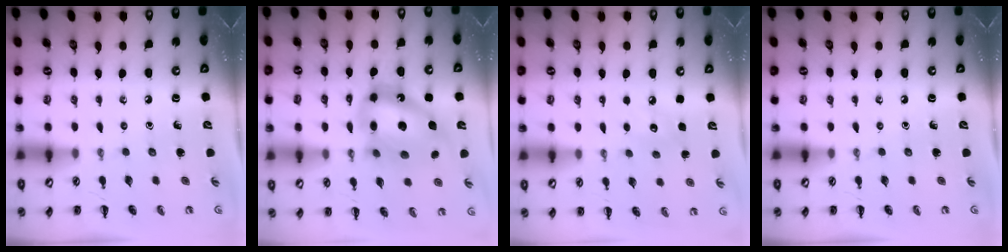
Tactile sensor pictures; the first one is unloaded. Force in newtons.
{"total": 16.1, "press": 15.6, "slide": 4.2}
{"total": 6.4, "press": 6.1, "slide": 1.8}
{"total": 0.0}